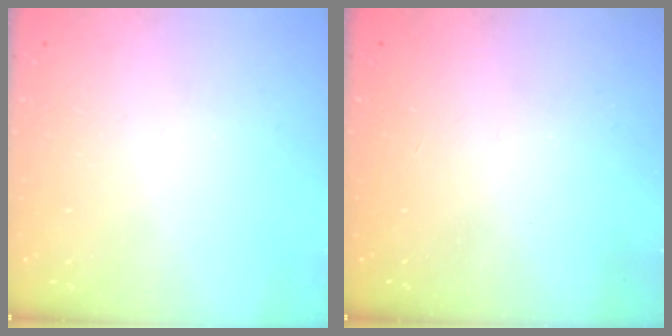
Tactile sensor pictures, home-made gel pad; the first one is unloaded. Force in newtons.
{"total": 1.0, "press": 1.0, "slide": 0.1}